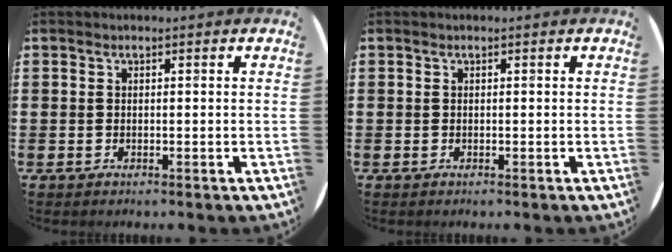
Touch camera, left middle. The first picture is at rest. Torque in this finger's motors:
{"motor_torque": [0.01, 0.00, 0.00, 0.01]}